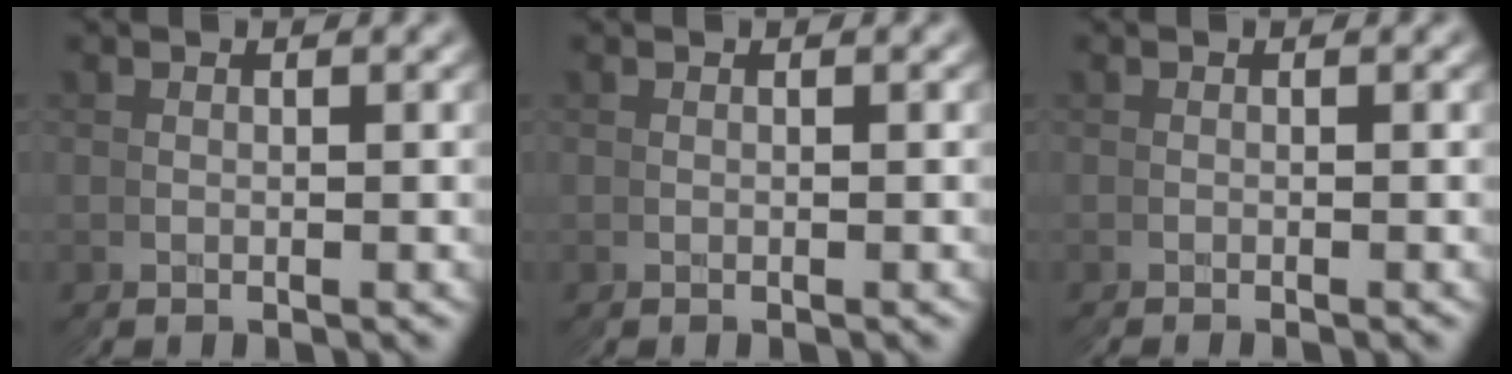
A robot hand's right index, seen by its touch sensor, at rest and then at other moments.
{"total": 0.0}
{"total": 0.9, "force": [-0.3, -0.7, -0.5], "torque": [0.006, 0.004, -0.007]}